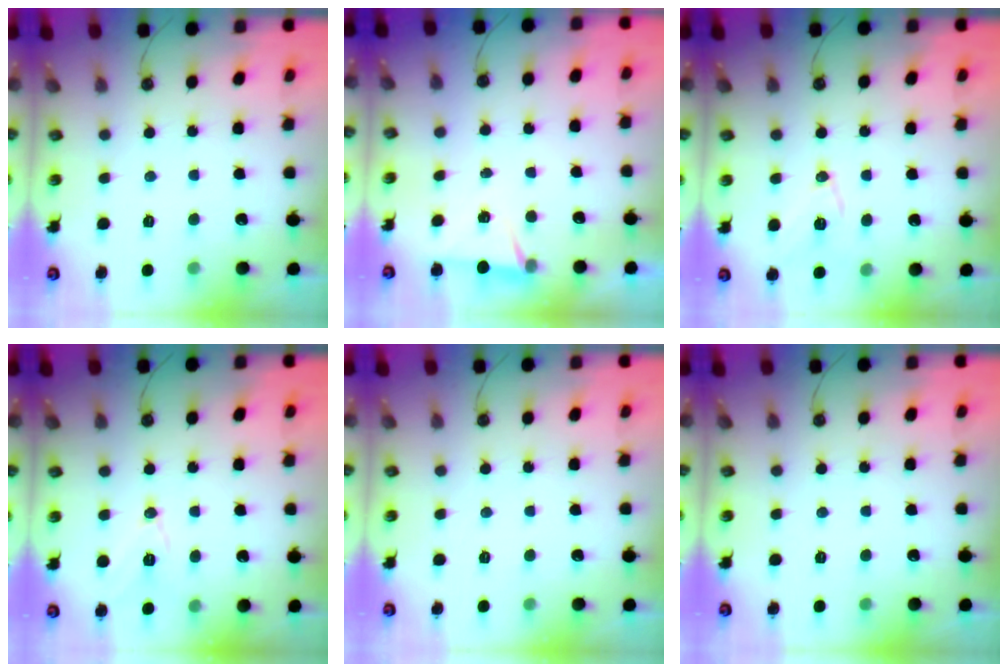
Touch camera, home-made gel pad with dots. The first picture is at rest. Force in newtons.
{"total": 5.0, "press": 2.5, "slide": 4.4}
{"total": 10.6, "press": 10.2, "slide": 2.8}
{"total": 10.0, "press": 9.3, "slide": 3.6}
{"total": 0.0}
{"total": 0.0}